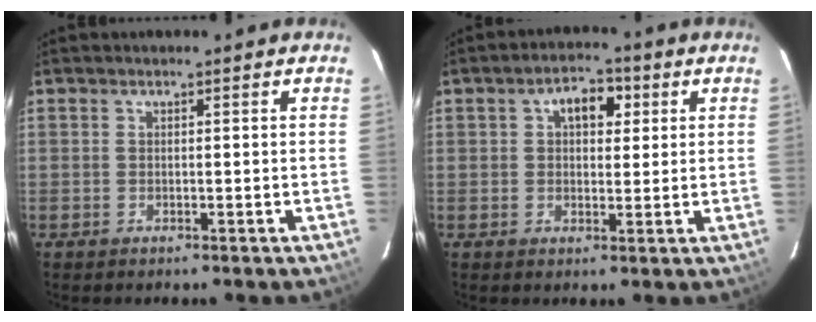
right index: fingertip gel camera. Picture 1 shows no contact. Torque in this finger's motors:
{"motor_torque": [0.10, -0.04, 0.29, 0.05]}